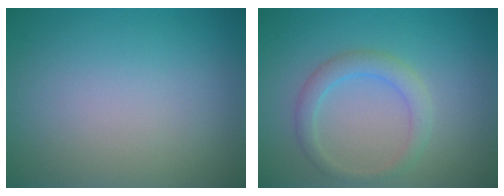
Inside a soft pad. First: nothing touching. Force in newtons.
{"total": 2.4, "press": 2.4, "slide": 0.1}